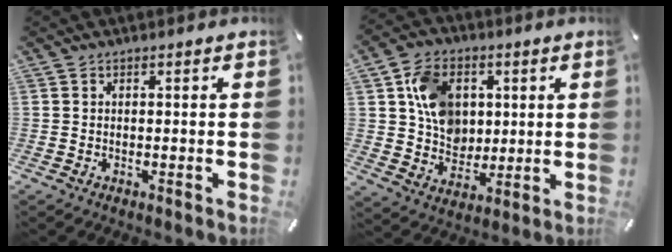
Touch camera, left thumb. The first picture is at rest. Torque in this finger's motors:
{"motor_torque": [0.63, 0.14, 0.52, 0.30, 0.09]}